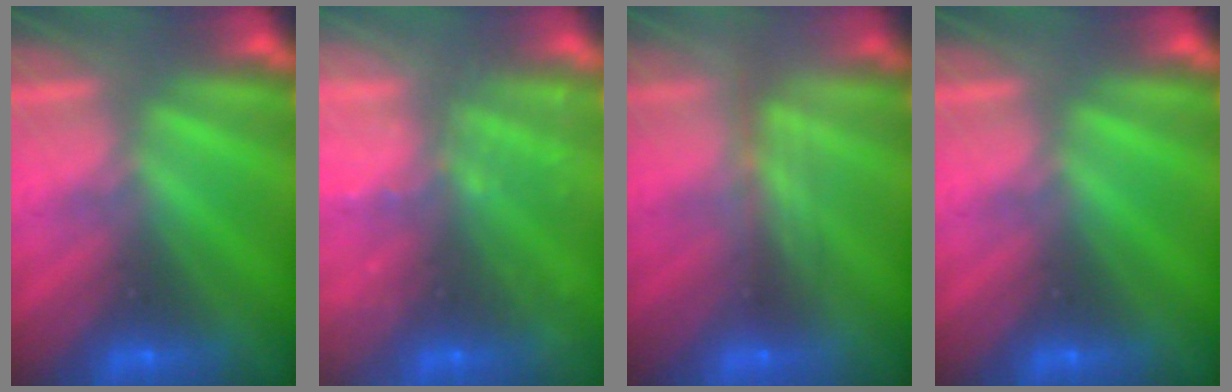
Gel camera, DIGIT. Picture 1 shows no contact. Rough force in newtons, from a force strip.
{"total": 5.9}
{"total": 2.4}
{"total": 0.0}